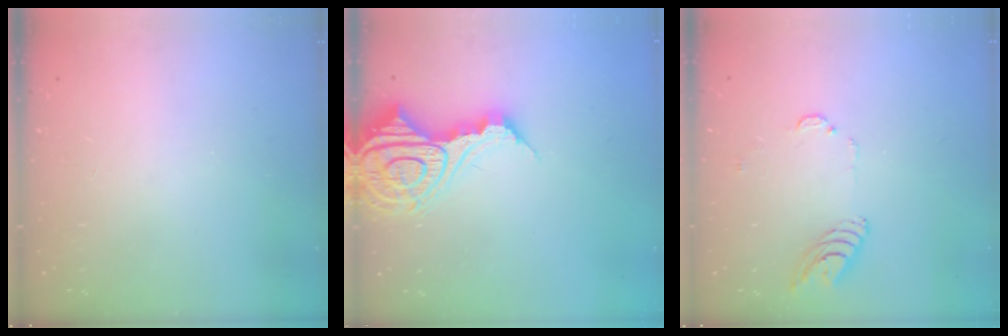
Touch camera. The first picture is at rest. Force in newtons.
{"total": 20.1, "press": 19.9, "slide": 2.7}
{"total": 8.9, "press": 8.9, "slide": 1.0}